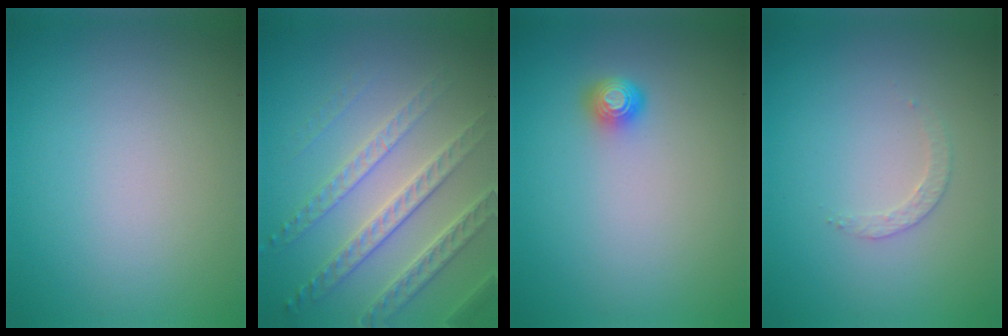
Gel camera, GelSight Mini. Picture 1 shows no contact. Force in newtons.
{"total": 4.8, "press": 4.1, "slide": 2.5}
{"total": 1.6, "press": 1.3, "slide": 0.9}
{"total": 1.2, "press": 1.2, "slide": 0.3}